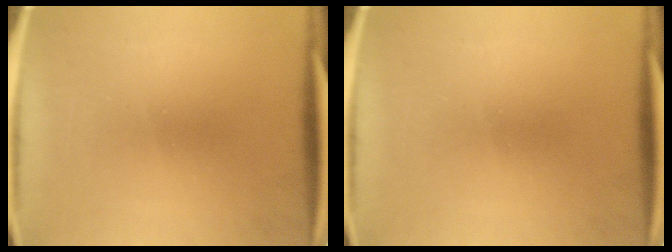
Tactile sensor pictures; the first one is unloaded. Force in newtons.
{"total": 0.0}